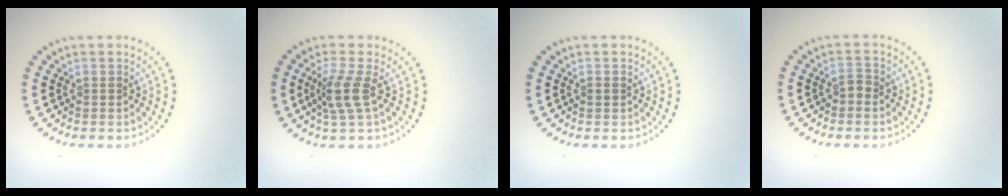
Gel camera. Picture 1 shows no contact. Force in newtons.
{"total": 2.7, "press": 2.1, "slide": 1.7}
{"total": 0.8, "press": 0.7, "slide": 0.3}
{"total": 0.9, "press": 0.8, "slide": 0.3}